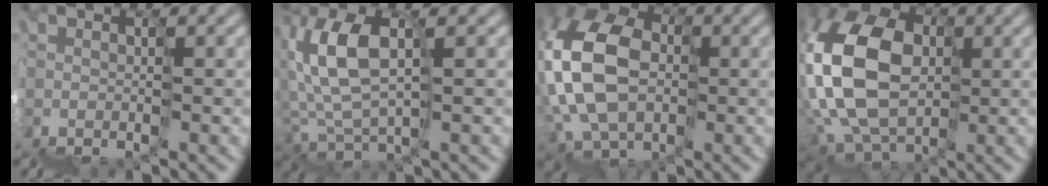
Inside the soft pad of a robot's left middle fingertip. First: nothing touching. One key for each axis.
{"total": 5.1, "fx": 3.8, "fy": 2.0, "fz": 2.8, "tx": -0.074, "ty": 0.045, "tz": 0.055}
{"total": 10.9, "fx": 2.1, "fy": 8.1, "fz": 7.1, "tx": -0.153, "ty": 0.036, "tz": 0.009}
{"total": 11.1, "fx": 2.7, "fy": 8.1, "fz": 7.1, "tx": -0.161, "ty": 0.051, "tz": 0.021}